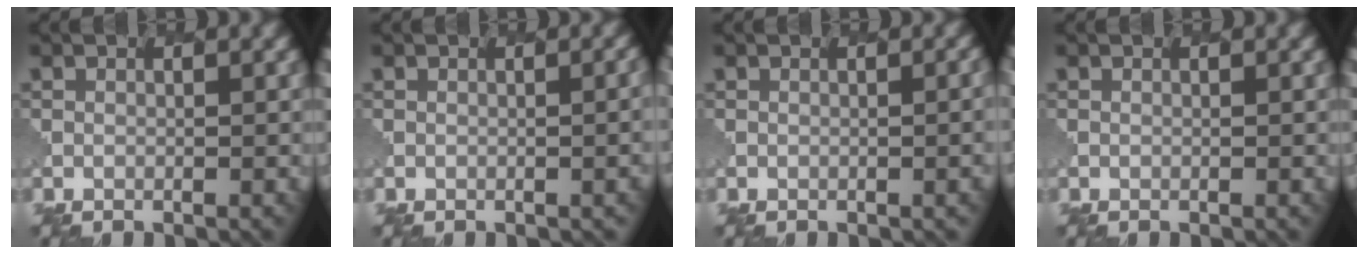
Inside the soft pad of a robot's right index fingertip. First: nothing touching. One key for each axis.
{"total": 2.6, "fx": -0.2, "fy": 1.3, "fz": 2.2, "tx": -0.002, "ty": 0.012, "tz": 0.000}
{"total": 2.5, "fx": -0.3, "fy": 1.2, "fz": 2.2, "tx": -0.003, "ty": 0.011, "tz": 0.000}
{"total": 0.0}